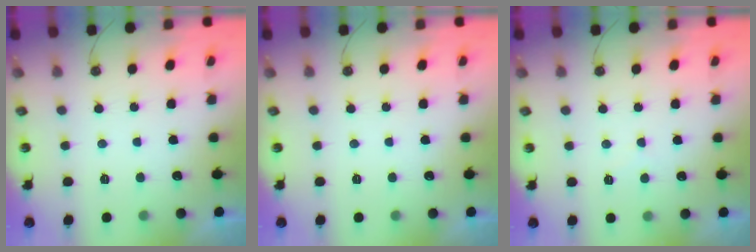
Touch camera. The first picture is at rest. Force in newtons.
{"total": 0.0}
{"total": 4.7, "press": 4.7, "slide": 0.6}